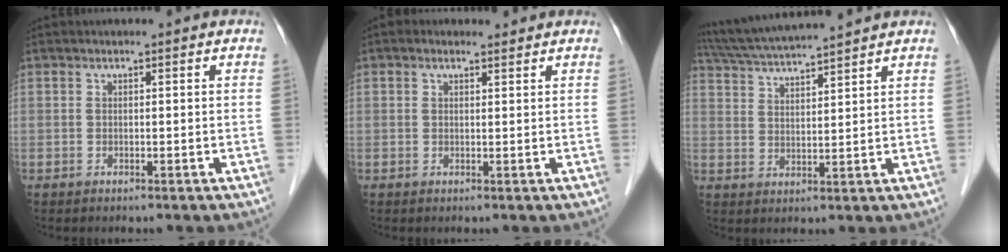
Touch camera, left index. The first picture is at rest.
{"total": 1.7, "force": [1.2, 0.9, 0.7], "torque": [-0.021, 0.012, 0.017]}
{"total": 11.4, "force": [10.4, -0.8, 4.4], "torque": [-0.087, 0.026, 0.175]}